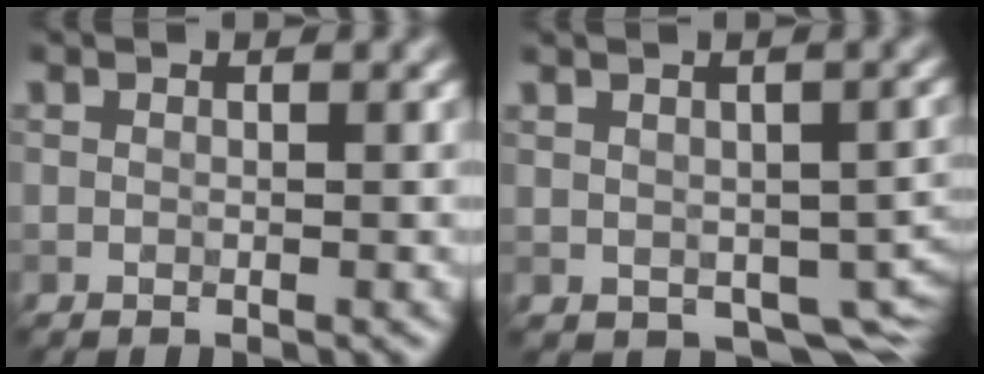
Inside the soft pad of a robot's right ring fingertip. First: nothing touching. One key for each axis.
{"total": 4.4, "fx": -1.6, "fy": 2.5, "fz": 3.2, "tx": -0.062, "ty": -0.019, "tz": 0.011}